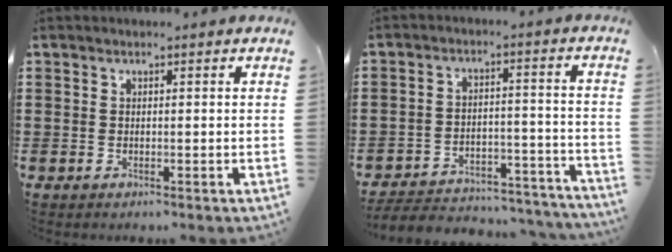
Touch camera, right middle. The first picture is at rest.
{"total": 5.0, "force": [-4.7, 0.9, 1.2], "torque": [-0.026, 0.003, -0.098]}